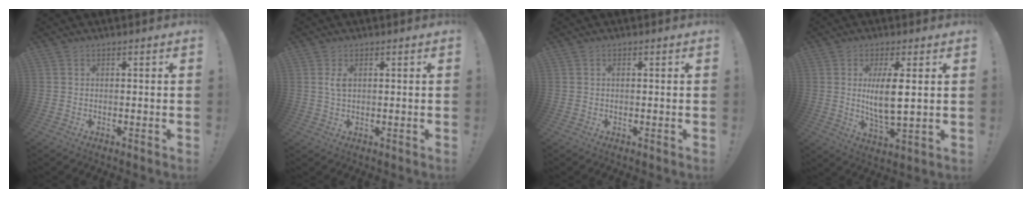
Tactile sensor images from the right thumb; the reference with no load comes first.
{"total": 2.9, "force": [1.0, 1.3, 2.4], "torque": [-0.043, -0.001, 0.015]}
{"total": 0.6, "force": [0.1, 0.1, 0.6], "torque": [-0.011, 0.002, 0.001]}
{"total": 9.4, "force": [1.7, 2.7, 8.9], "torque": [-0.176, -0.018, 0.023]}